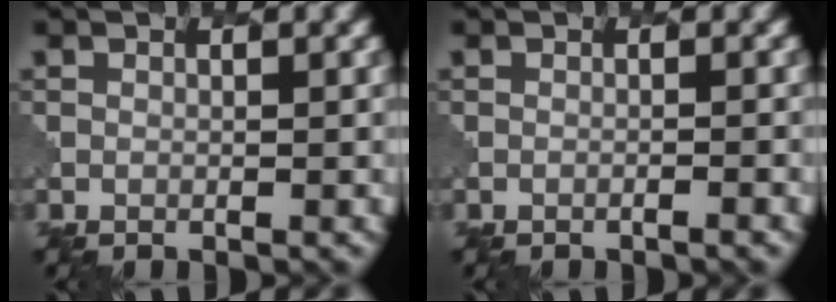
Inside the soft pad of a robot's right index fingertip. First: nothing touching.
{"total": 0.9, "force": [-0.6, 0.2, 0.7], "torque": [-0.002, 0.000, -0.016]}